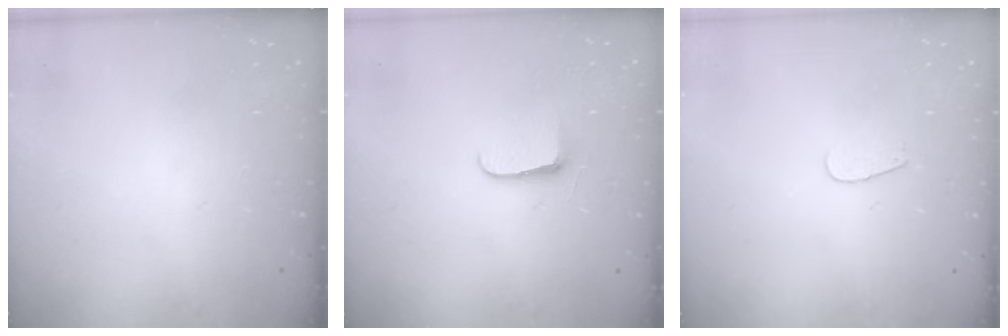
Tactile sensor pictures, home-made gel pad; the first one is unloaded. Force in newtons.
{"total": 5.4, "press": 5.4, "slide": 0.7}
{"total": 2.6, "press": 2.5, "slide": 0.3}